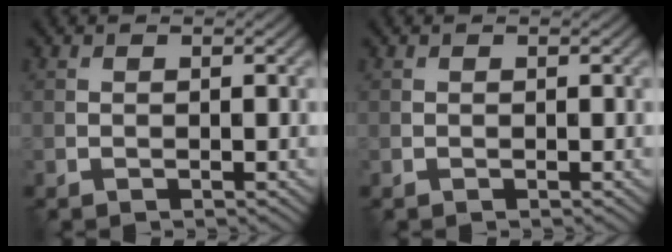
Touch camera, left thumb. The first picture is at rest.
{"total": 0.0}